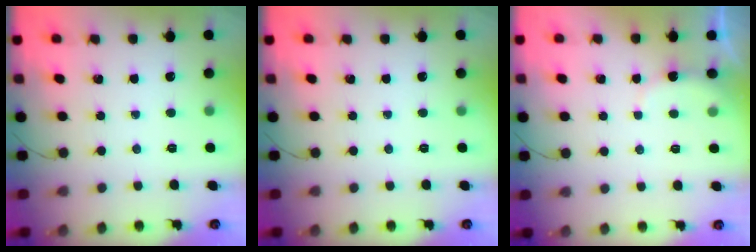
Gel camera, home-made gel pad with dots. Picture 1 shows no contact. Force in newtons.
{"total": 0.0}
{"total": 4.8, "press": 4.7, "slide": 0.6}